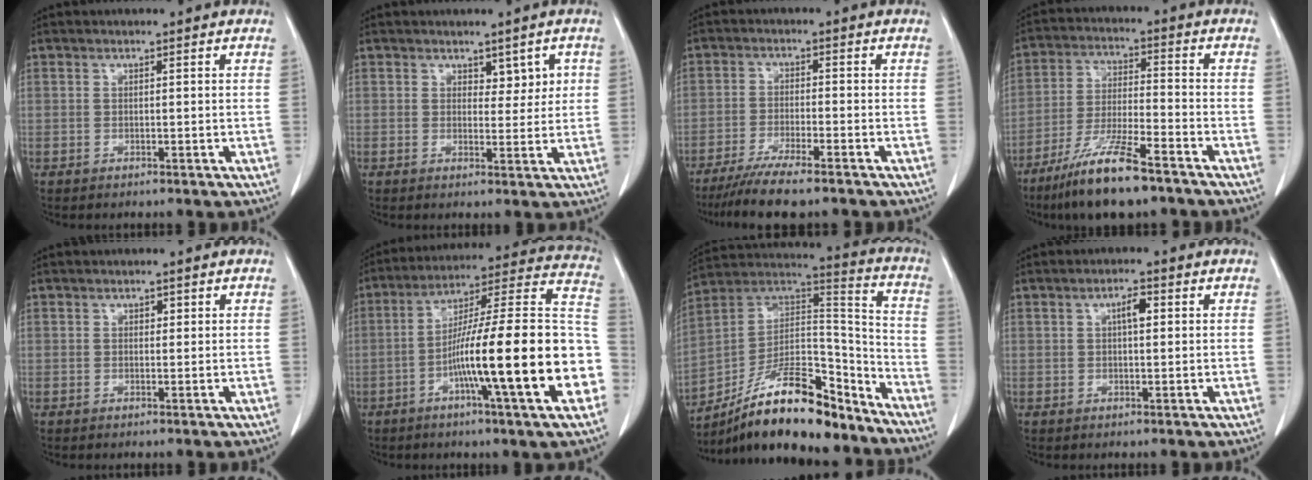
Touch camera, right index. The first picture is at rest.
{"total": 3.0, "force": [1.3, 1.8, 2.0], "torque": [-0.014, 0.001, 0.018]}
{"total": 8.9, "force": [-7.1, 0.4, 5.3], "torque": [-0.084, -0.023, -0.118]}
{"total": 12.5, "force": [-8.7, 1.5, 8.8], "torque": [-0.175, -0.030, -0.159]}
{"total": 0.8, "force": [0.3, 0.6, 0.5], "torque": [-0.005, 0.001, 0.003]}
{"total": 24.0, "force": [-6.6, 0.9, 23.1], "torque": [-0.280, 0.011, -0.107]}
{"total": 21.3, "force": [-16.1, 6.0, 12.6], "torque": [-0.211, 0.036, -0.275]}
{"total": 2.6, "force": [0.7, 0.8, 2.4], "torque": [-0.043, 0.005, 0.010]}